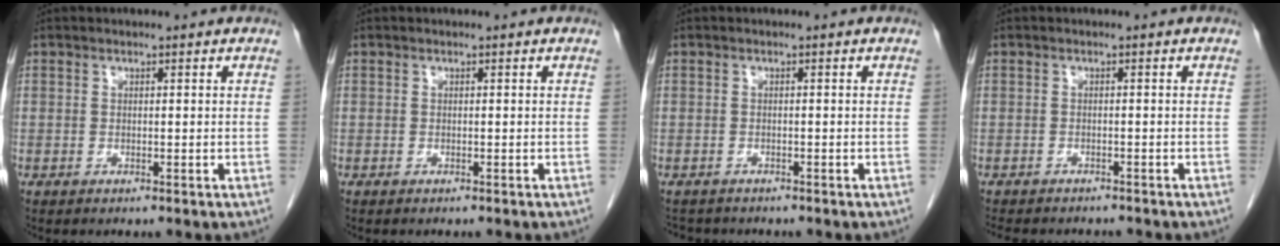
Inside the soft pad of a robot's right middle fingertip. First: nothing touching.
{"total": 1.0, "force": [-0.9, 0.2, 0.4], "torque": [-0.008, -0.002, -0.012]}
{"total": 3.4, "force": [-3.1, 1.4, 0.6], "torque": [-0.010, -0.004, -0.043]}
{"total": 8.4, "force": [-7.4, 2.5, 2.9], "torque": [-0.048, -0.003, -0.096]}